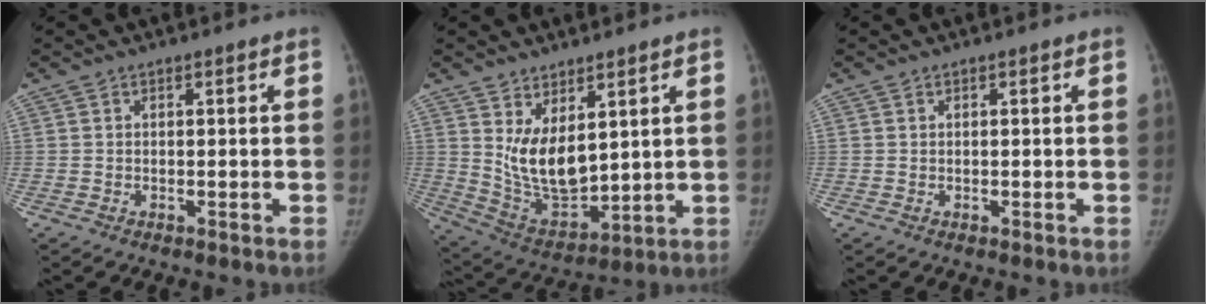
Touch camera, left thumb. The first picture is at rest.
{"total": 11.5, "force": [3.8, 6.1, 8.9], "torque": [-0.133, -0.042, 0.096]}
{"total": 0.0}